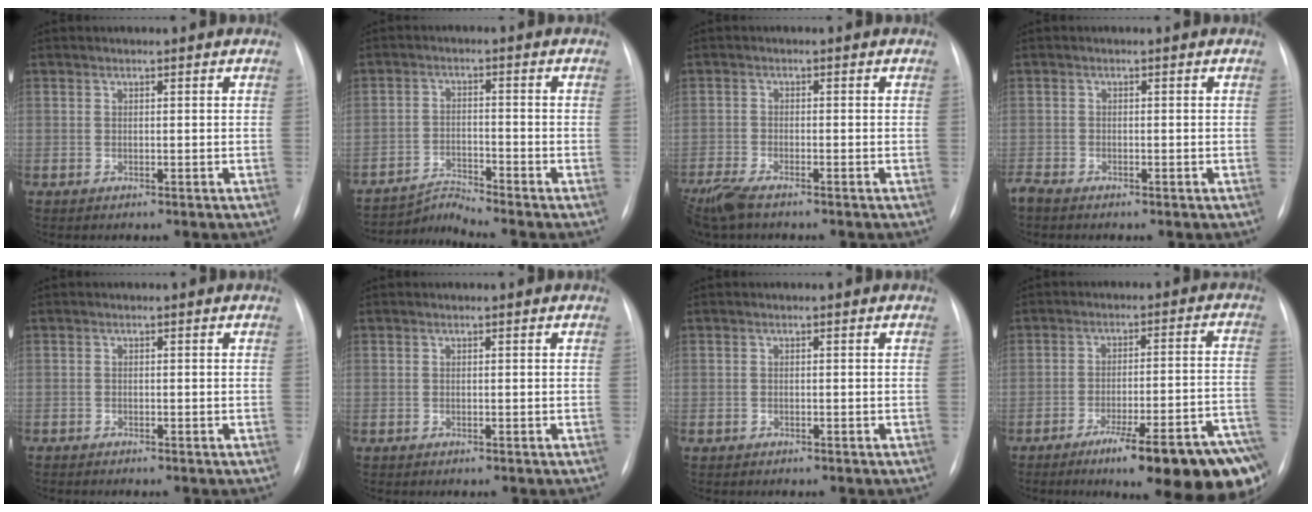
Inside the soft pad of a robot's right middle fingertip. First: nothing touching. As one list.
[{"total": 4.7, "force": [-4.1, -2.0, -1.1], "torque": [0.004, -0.014, -0.074]}, {"total": 6.1, "force": [-4.8, 1.3, 3.5], "torque": [-0.077, -0.017, -0.090]}, {"total": 1.9, "force": [-1.5, 0.7, 0.9], "torque": [-0.024, -0.004, -0.025]}, {"total": 1.1, "force": [-1.0, 0.2, 0.4], "torque": [-0.007, -0.002, -0.015]}, {"total": 0.0}, {"total": 1.1, "force": [-0.9, 0.6, 0.3], "torque": [-0.009, 0.000, -0.012]}, {"total": 20.5, "force": [-13.6, 1.7, 15.2], "torque": [-0.112, 0.019, -0.194]}]